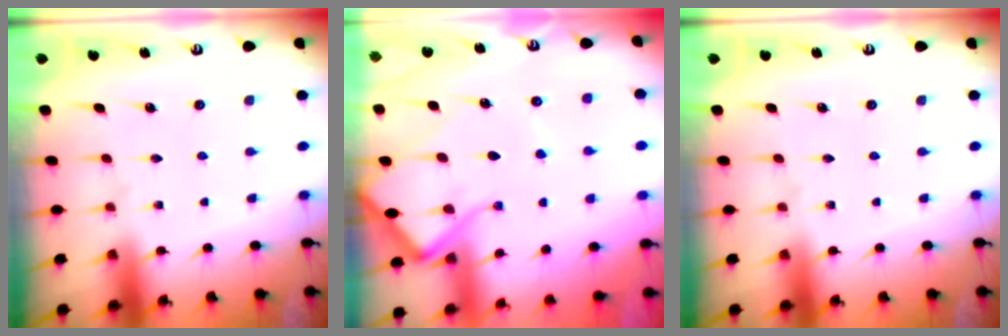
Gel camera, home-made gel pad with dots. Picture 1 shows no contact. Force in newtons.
{"total": 11.0, "press": 10.9, "slide": 1.5}
{"total": 0.0}